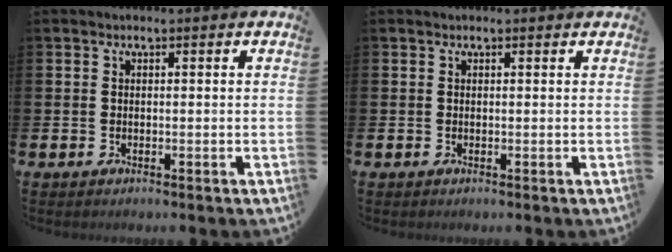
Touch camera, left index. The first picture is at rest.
{"total": 0.0}